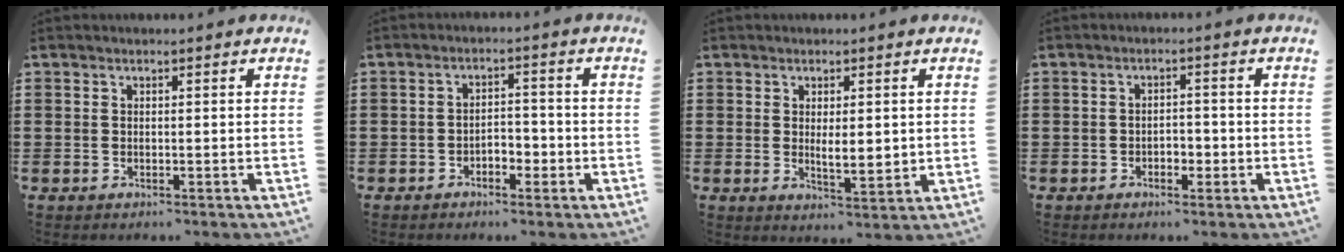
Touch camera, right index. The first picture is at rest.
{"total": 2.8, "force": [-1.6, 1.6, 1.6], "torque": [-0.033, 0.006, -0.033]}
{"total": 3.5, "force": [0.6, 1.5, 3.1], "torque": [-0.047, -0.004, 0.007]}
{"total": 2.2, "force": [-1.0, 1.4, 1.4], "torque": [-0.029, 0.004, -0.022]}